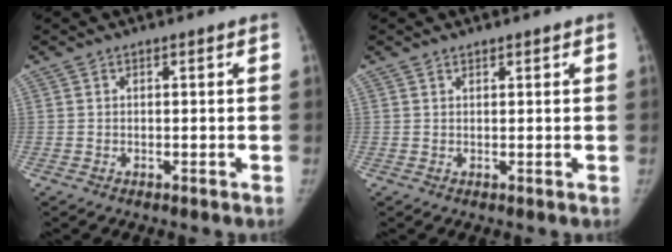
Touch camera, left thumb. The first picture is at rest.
{"total": 0.7, "force": [0.6, 0.2, 0.0], "torque": [0.004, -0.005, 0.010]}